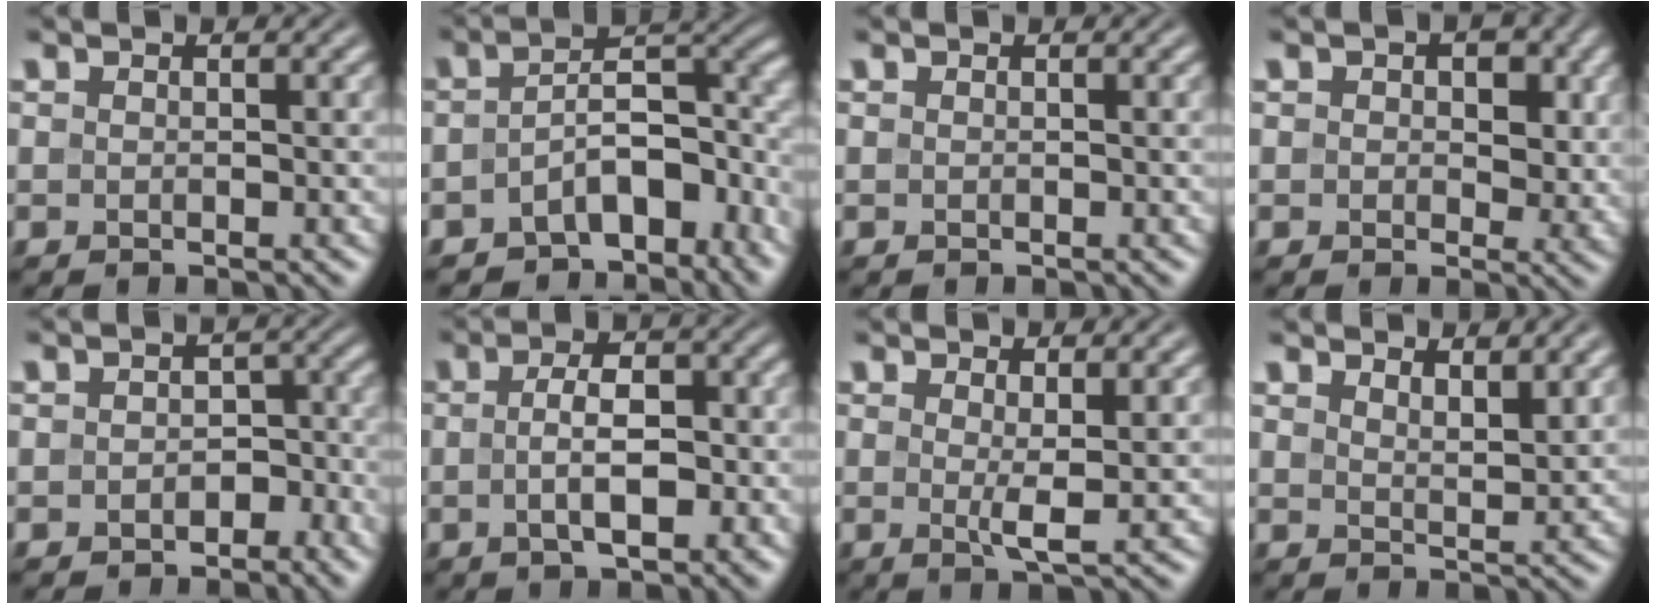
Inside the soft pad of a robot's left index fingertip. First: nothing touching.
{"total": 7.7, "force": [-4.1, 4.2, 4.9], "torque": [-0.046, 0.000, -0.071]}
{"total": 0.0}
{"total": 4.3, "force": [1.0, 2.9, 3.0], "torque": [-0.028, -0.003, 0.008]}
{"total": 2.8, "force": [-1.4, 1.9, 1.4], "torque": [-0.008, 0.007, -0.023]}
{"total": 5.7, "force": [-1.1, 2.5, 5.1], "torque": [-0.080, 0.000, -0.018]}
{"total": 2.1, "force": [0.5, 0.2, 2.1], "torque": [-0.037, -0.009, 0.009]}
{"total": 2.7, "force": [2.3, 0.6, 1.2], "torque": [-0.013, -0.002, 0.042]}